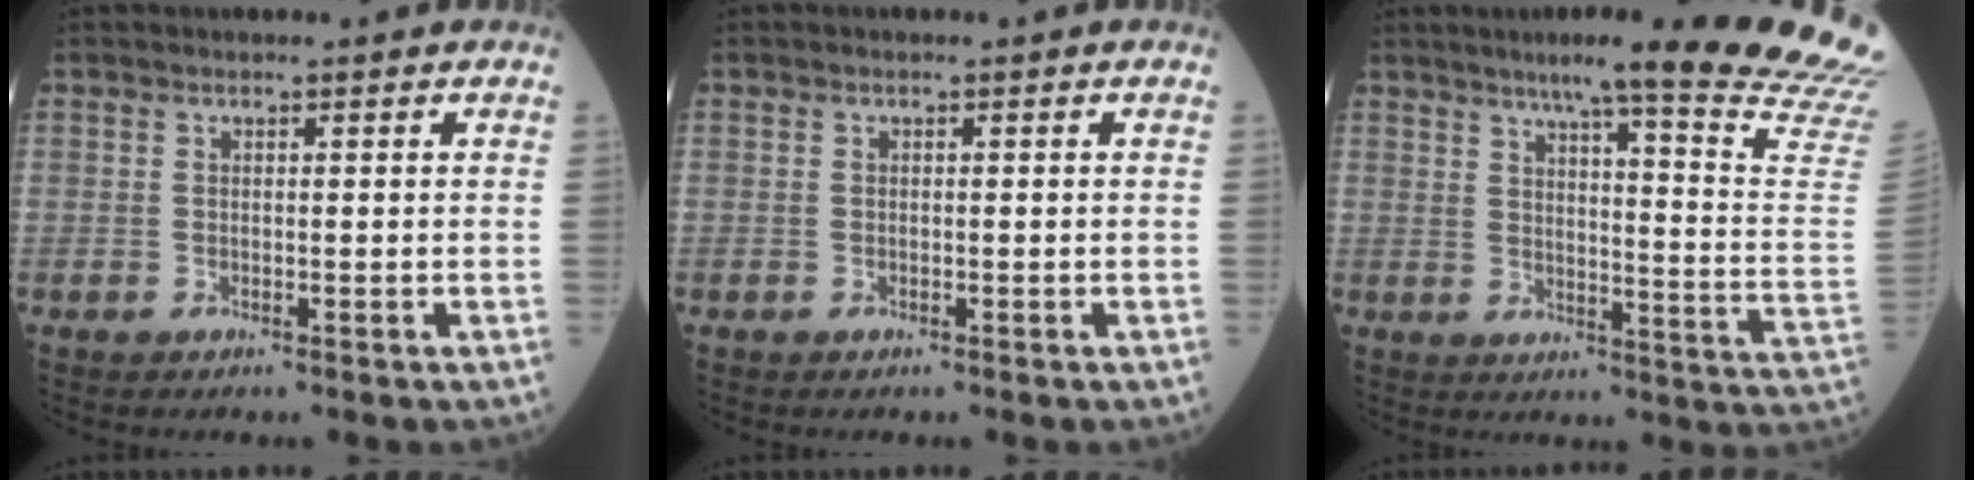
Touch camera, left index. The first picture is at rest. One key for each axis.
{"total": 0.0}
{"total": 25.4, "fx": 21.9, "fy": -1.5, "fz": 12.8, "tx": -0.163, "ty": -0.120, "tz": 0.257}